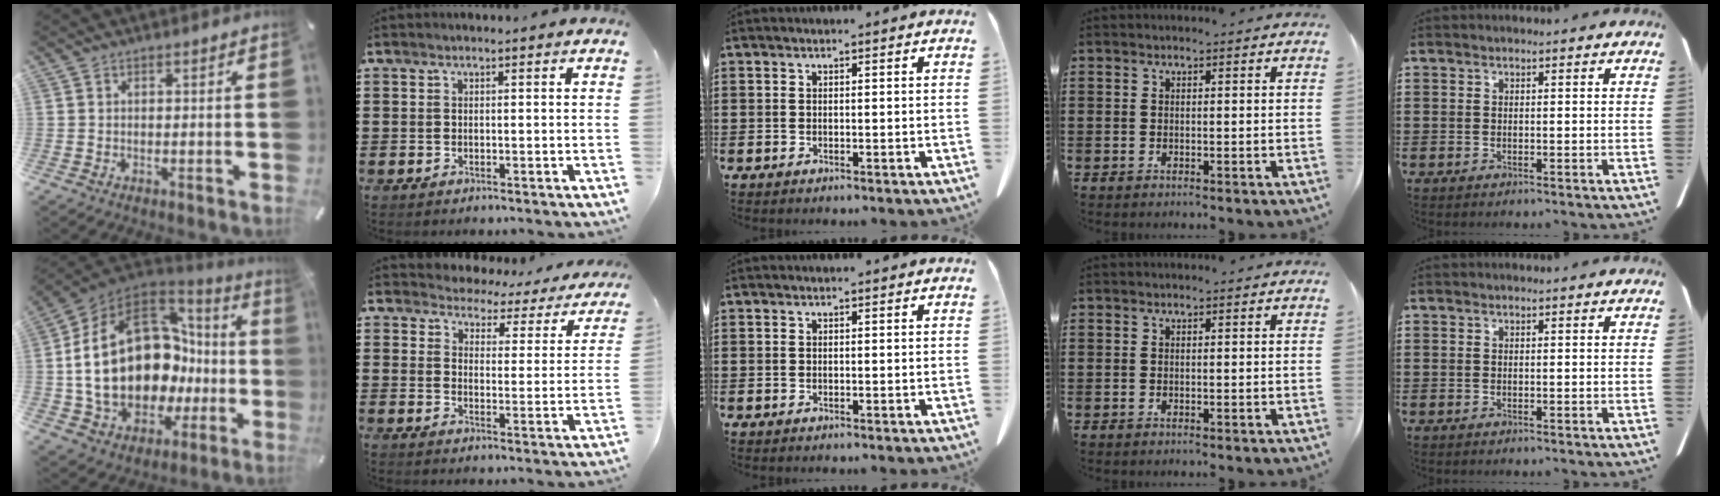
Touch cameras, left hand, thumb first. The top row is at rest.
{"thumb": {"total": 25.9, "force": [1.2, 18.0, 18.5], "torque": [-0.367, -0.032, 0.051]}, "index": {"total": 3.2, "force": [3.1, 0.7, -0.4], "torque": [-0.018, -0.029, 0.048]}}